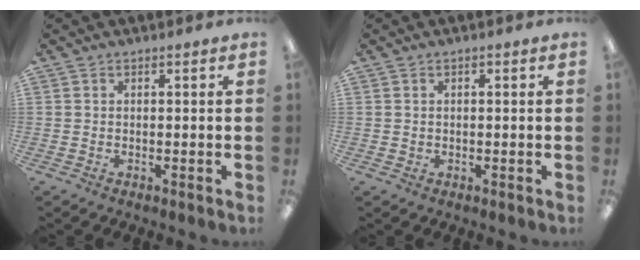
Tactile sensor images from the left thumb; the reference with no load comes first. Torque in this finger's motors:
{"motor_torque": [-0.43, 0.03, 0.10, -0.28, 0.00]}